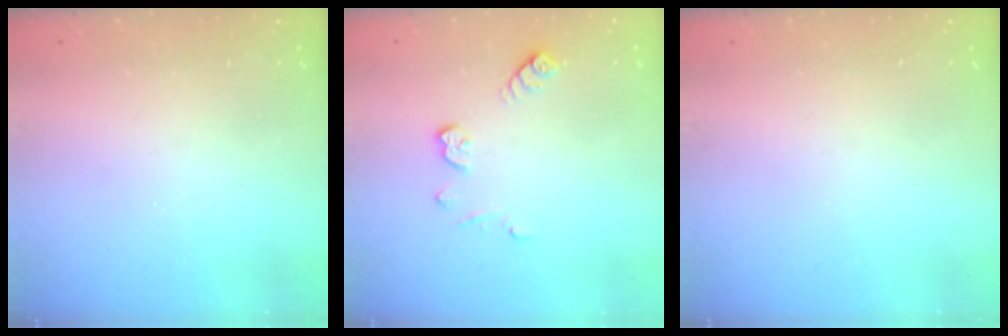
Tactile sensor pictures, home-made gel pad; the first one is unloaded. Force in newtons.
{"total": 7.4, "press": 7.3, "slide": 1.1}
{"total": 0.0}